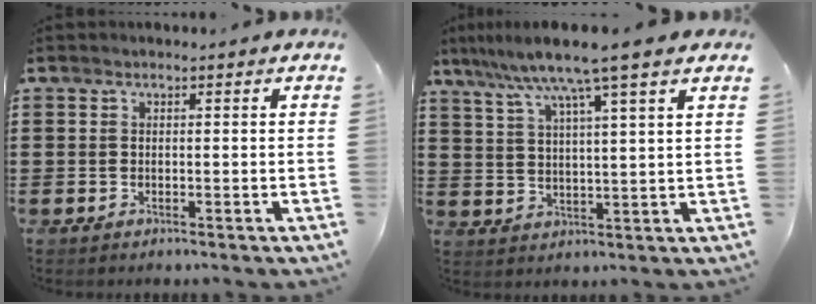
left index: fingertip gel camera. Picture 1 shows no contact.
{"total": 7.7, "force": [5.9, -0.6, 5.0], "torque": [-0.116, -0.024, 0.096]}